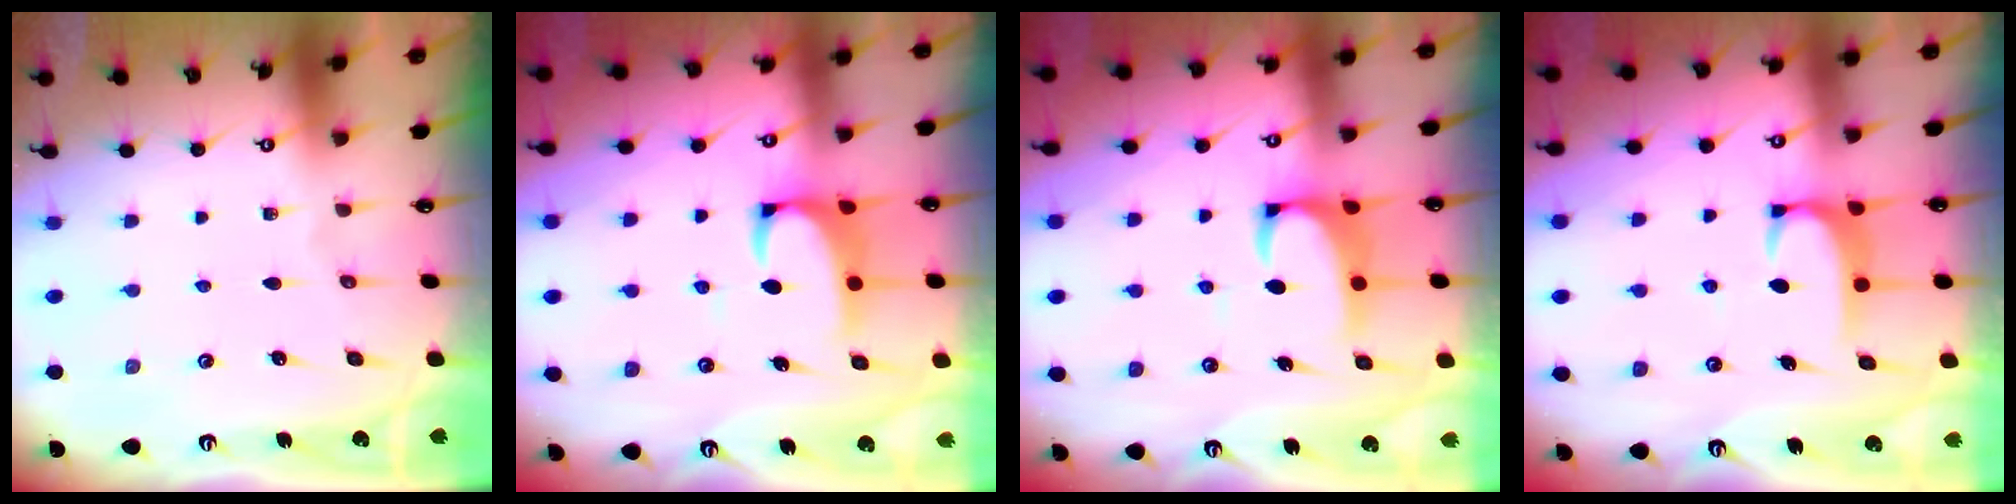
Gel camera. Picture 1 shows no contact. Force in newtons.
{"total": 2.2, "press": 2.0, "slide": 0.9}
{"total": 2.3, "press": 2.1, "slide": 0.9}
{"total": 1.9, "press": 1.8, "slide": 0.5}